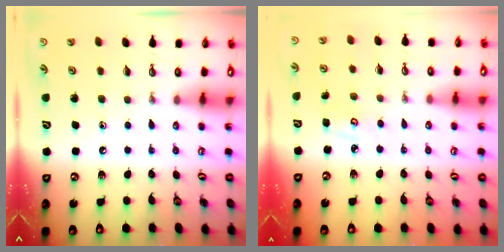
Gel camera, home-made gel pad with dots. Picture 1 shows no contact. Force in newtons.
{"total": 3.4, "press": 3.4, "slide": 0.4}